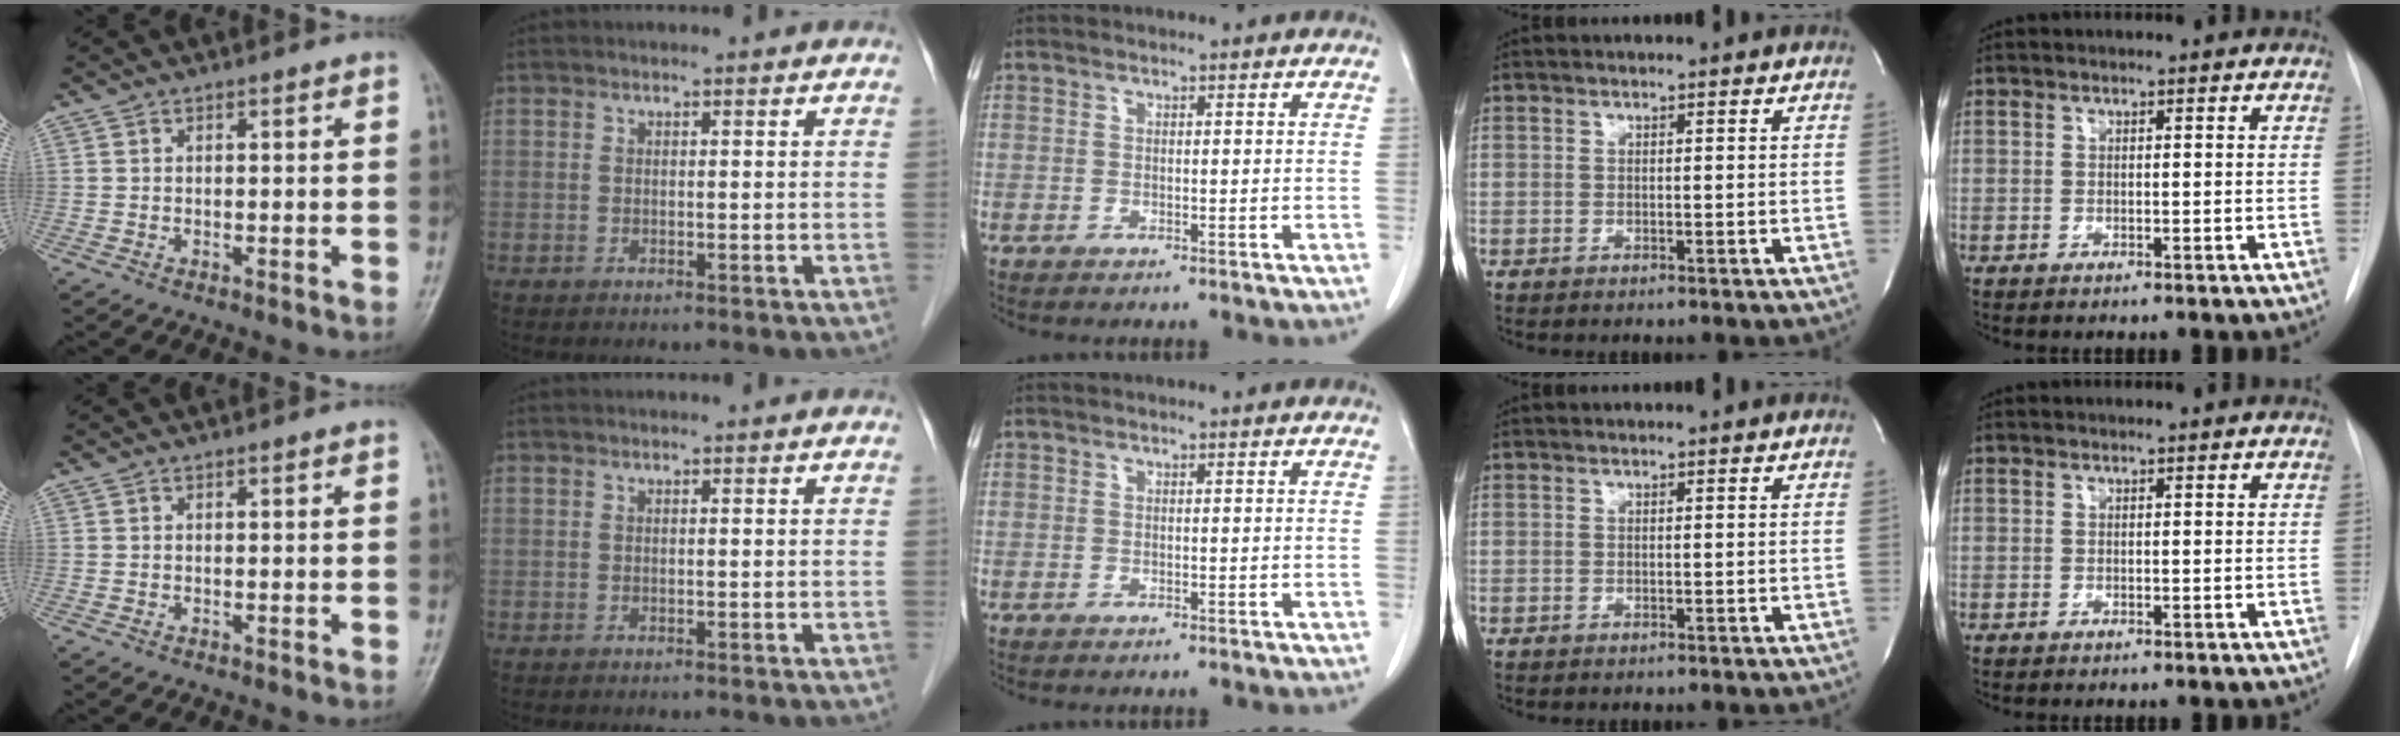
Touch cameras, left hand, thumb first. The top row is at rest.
{}